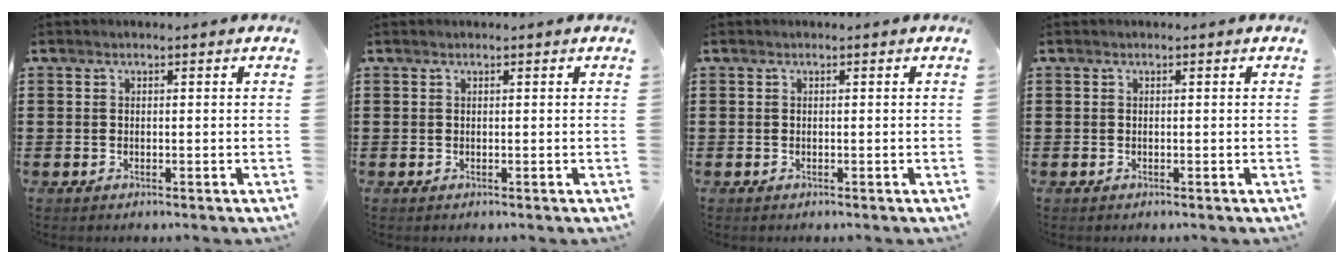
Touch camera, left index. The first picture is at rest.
{"total": 0.0}
{"total": 0.0}
{"total": 0.0}